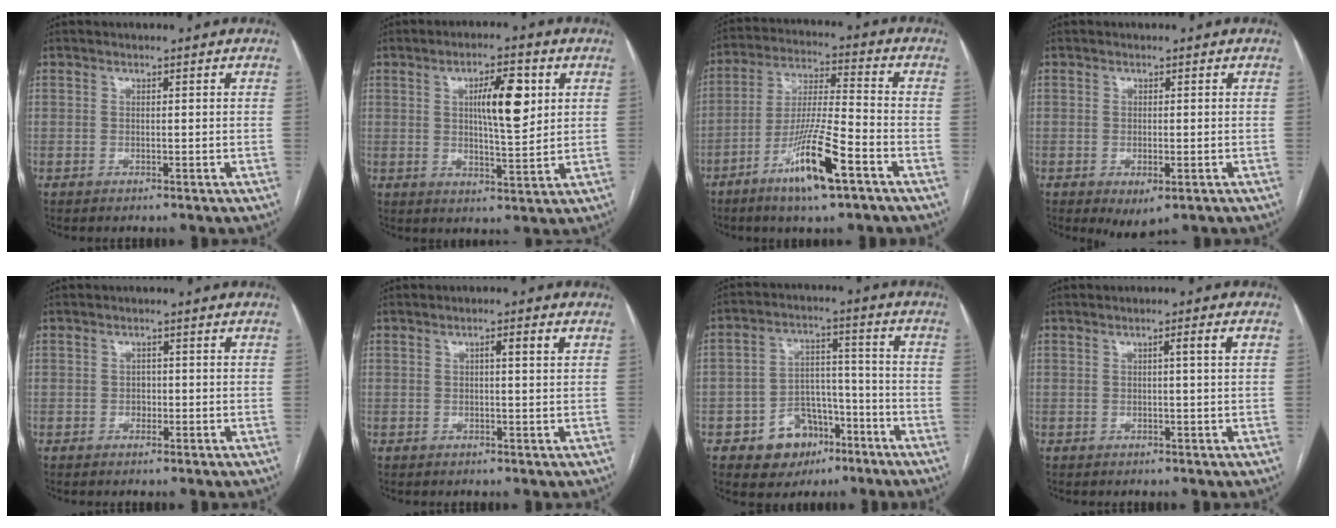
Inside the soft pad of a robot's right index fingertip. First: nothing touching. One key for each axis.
{"total": 8.7, "fx": 2.5, "fy": 2.0, "fz": 8.0, "tx": -0.132, "ty": 0.007, "tz": 0.044}
{"total": 12.5, "fx": -6.6, "fy": 1.0, "fz": 10.6, "tx": -0.205, "ty": -0.016, "tz": -0.119}
{"total": 3.9, "fx": -1.7, "fy": 1.5, "fz": 3.1, "tx": -0.046, "ty": -0.008, "tz": -0.012}
{"total": 1.3, "fx": -0.2, "fy": 1.1, "fz": 0.7, "tx": -0.007, "ty": 0.003, "tz": -0.003}
{"total": 2.4, "fx": 0.9, "fy": 0.1, "fz": 2.3, "tx": -0.037, "ty": 0.005, "tz": 0.013}
{"total": 9.3, "fx": -4.8, "fy": 7.0, "fz": 3.8, "tx": -0.054, "ty": 0.027, "tz": -0.067}
{"total": 2.3, "fx": 0.6, "fy": -0.3, "fz": 2.2, "tx": -0.036, "ty": 0.004, "tz": 0.011}